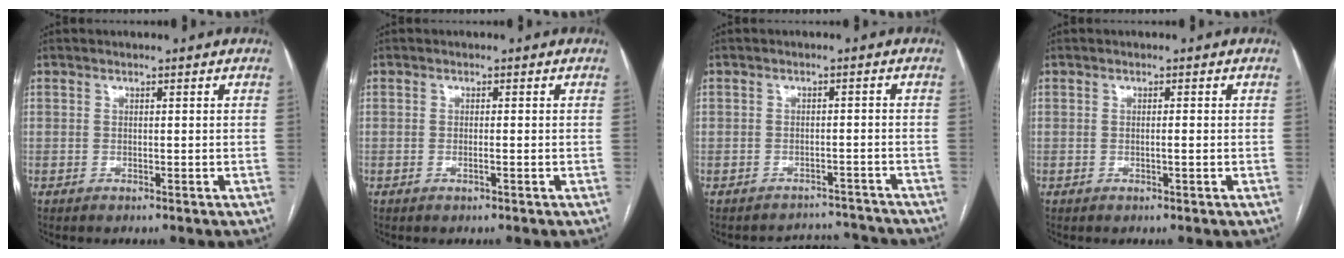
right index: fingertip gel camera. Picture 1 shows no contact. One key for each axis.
{"total": 0.8, "fx": -0.3, "fy": 0.0, "fz": 0.7, "tx": -0.015, "ty": 0.000, "tz": -0.005}
{"total": 5.9, "fx": -5.3, "fy": 1.7, "fz": -1.8, "tx": 0.033, "ty": 0.033, "tz": -0.063}
{"total": 0.9, "fx": -0.2, "fy": 0.0, "fz": 0.9, "tx": -0.017, "ty": 0.000, "tz": -0.003}